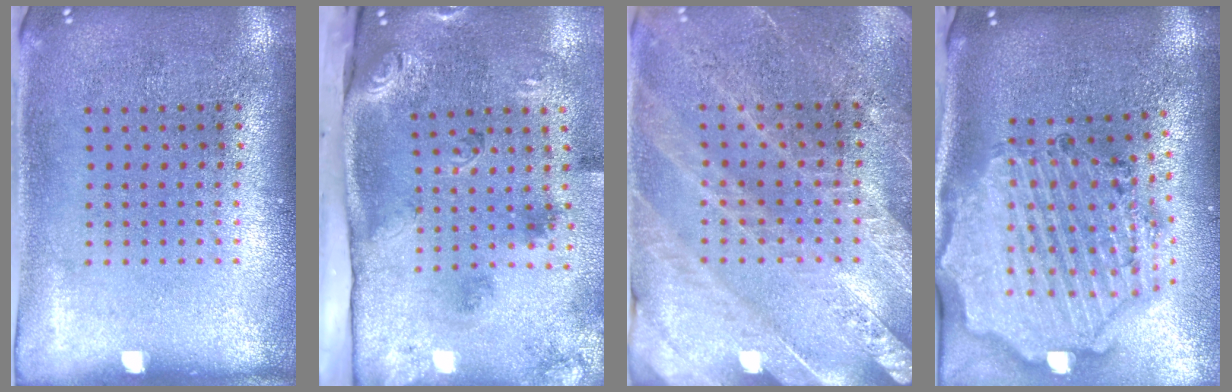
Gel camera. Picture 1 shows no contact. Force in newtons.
{"total": 3.4, "press": 2.1, "slide": 2.7}
{"total": 2.7, "press": 2.7, "slide": 0.5}
{"total": 2.9, "press": 2.6, "slide": 1.2}